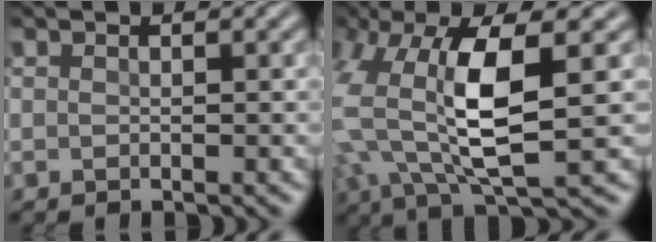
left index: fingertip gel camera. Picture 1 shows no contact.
{"total": 9.5, "force": [1.6, 3.5, 8.7], "torque": [-0.200, -0.002, 0.033]}